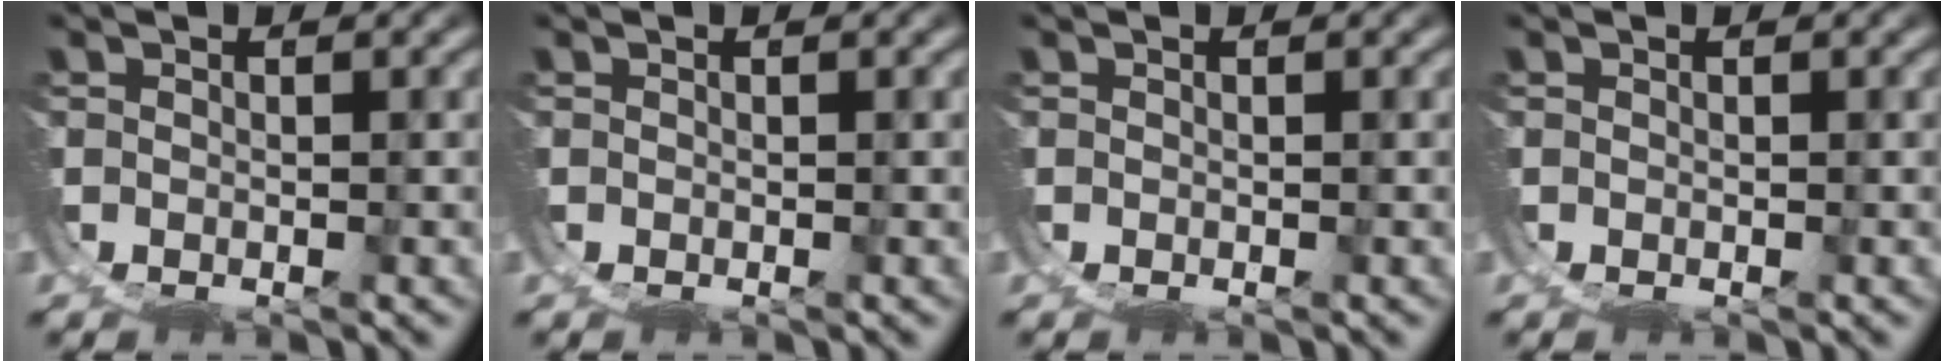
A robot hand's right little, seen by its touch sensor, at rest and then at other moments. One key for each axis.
{"total": 0.0}
{"total": 0.0}
{"total": 0.0}